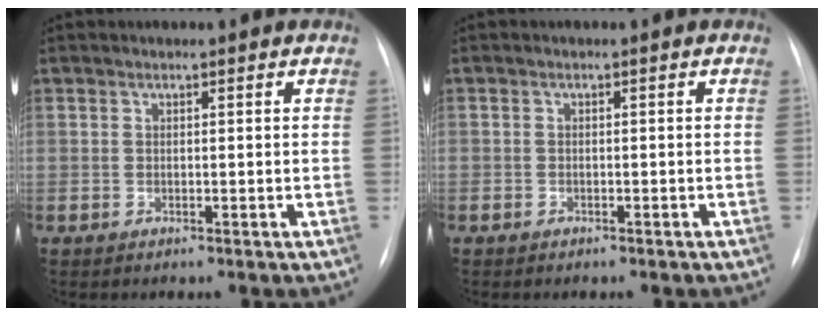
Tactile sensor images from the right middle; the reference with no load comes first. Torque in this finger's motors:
{"motor_torque": [1.12, -1.01, -0.18, -0.21]}